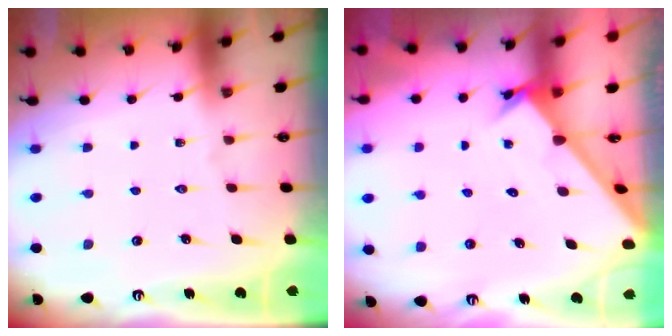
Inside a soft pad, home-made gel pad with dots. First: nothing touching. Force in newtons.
{"total": 1.9, "press": 1.9, "slide": 0.1}